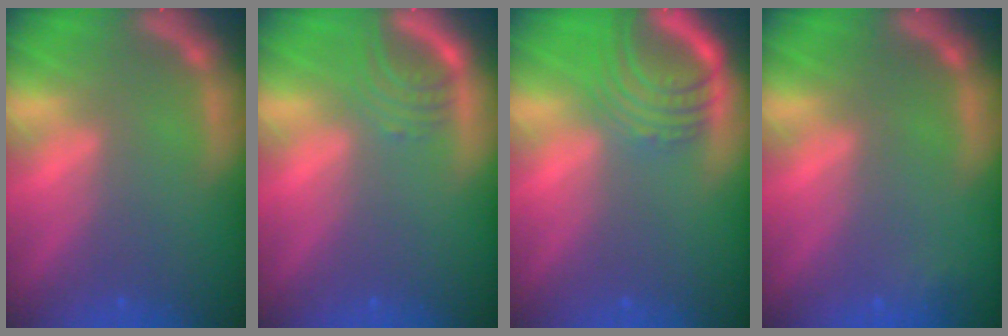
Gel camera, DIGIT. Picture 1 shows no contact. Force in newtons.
{"total": 3.0}
{"total": 6.5}
{"total": 0.9}